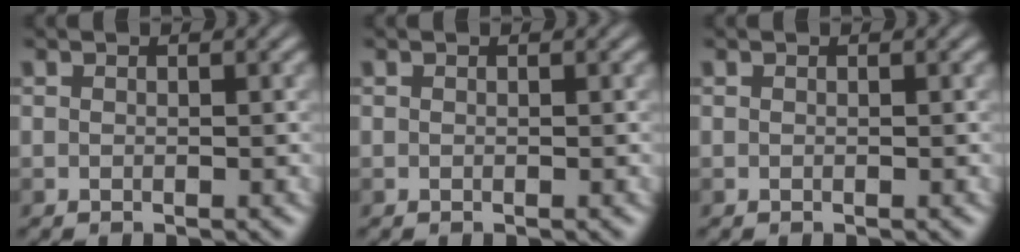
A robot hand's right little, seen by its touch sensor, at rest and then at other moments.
{"total": 0.0}
{"total": 0.0}